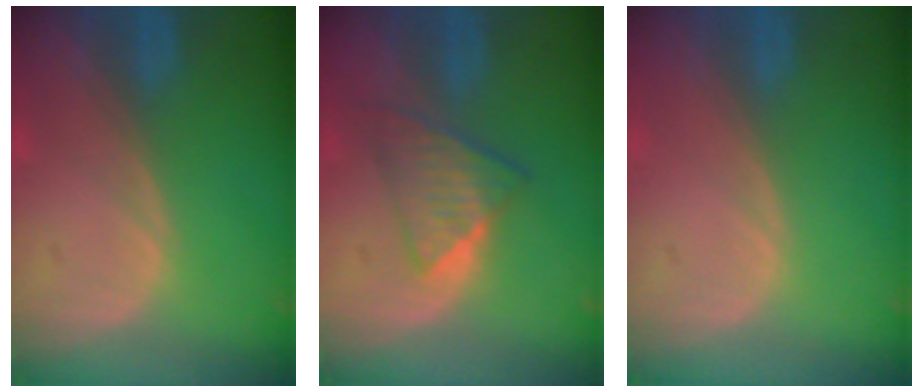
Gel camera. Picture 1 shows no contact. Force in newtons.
{"total": 5.9, "press": 5.4, "slide": 2.3}
{"total": 0.0}